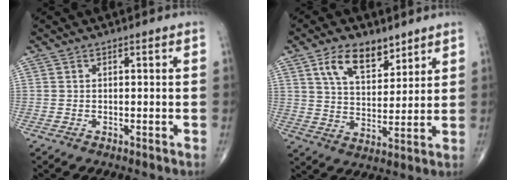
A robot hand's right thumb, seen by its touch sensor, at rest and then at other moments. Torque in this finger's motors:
{"motor_torque": [0.02, 0.20, 0.64, 0.55, 0.04]}